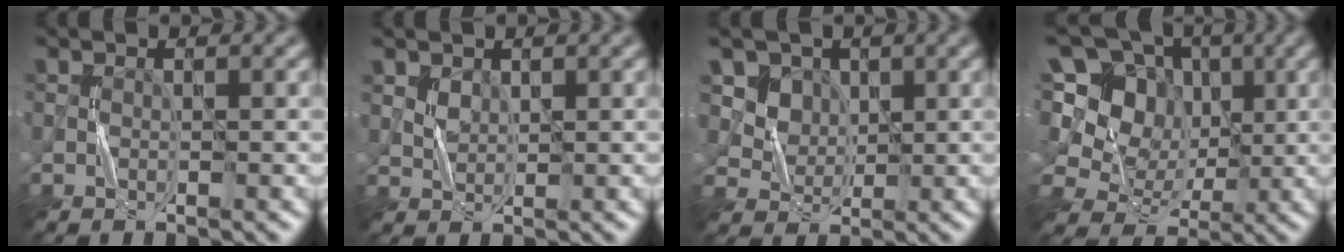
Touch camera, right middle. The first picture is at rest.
{"total": 1.6, "force": [1.0, 1.1, 0.6], "torque": [-0.017, -0.001, 0.024]}
{"total": 5.5, "force": [2.7, 4.3, 2.1], "torque": [-0.059, -0.009, 0.062]}
{"total": 12.5, "force": [3.8, 9.8, 6.8], "torque": [-0.157, 0.041, 0.046]}